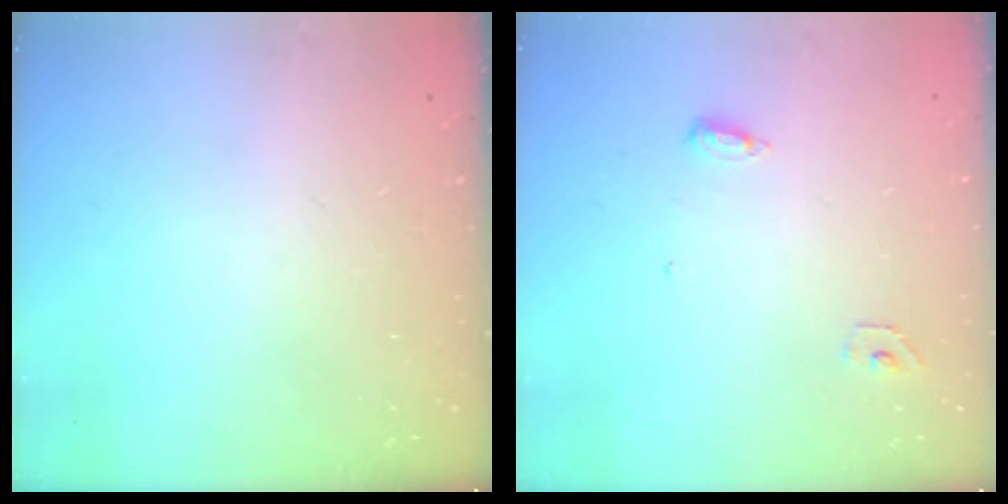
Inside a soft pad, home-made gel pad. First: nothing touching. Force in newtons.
{"total": 5.1, "press": 4.9, "slide": 1.4}